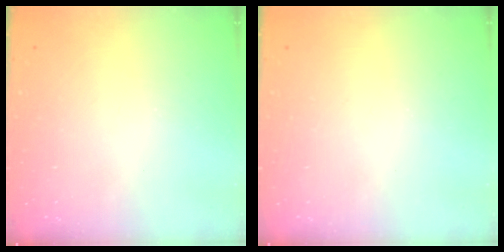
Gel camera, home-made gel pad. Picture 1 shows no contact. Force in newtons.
{"total": 0.0}